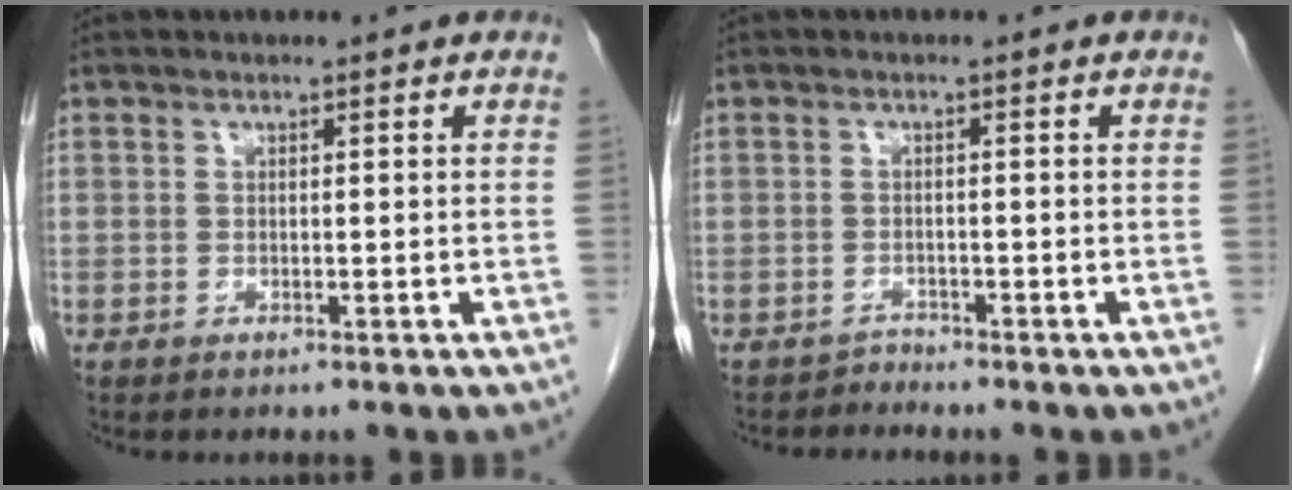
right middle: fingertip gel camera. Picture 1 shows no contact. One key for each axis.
{"total": 1.2, "fx": -1.0, "fy": -0.1, "fz": -0.7, "tx": 0.015, "ty": -0.007, "tz": -0.016}